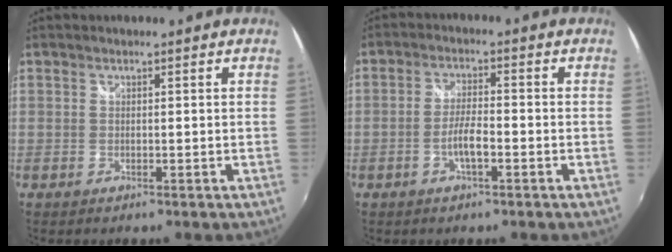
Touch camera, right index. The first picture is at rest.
{"total": 4.2, "force": [-2.0, 0.8, 3.7], "torque": [-0.076, 0.002, -0.035]}